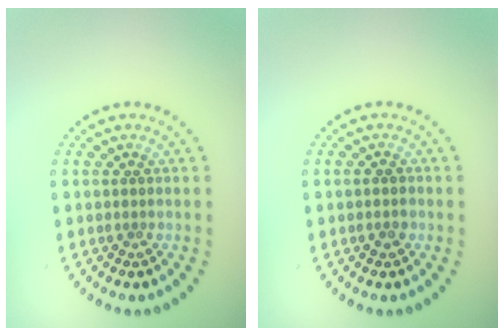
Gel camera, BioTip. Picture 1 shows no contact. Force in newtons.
{"total": 1.1, "press": 1.0, "slide": 0.4}